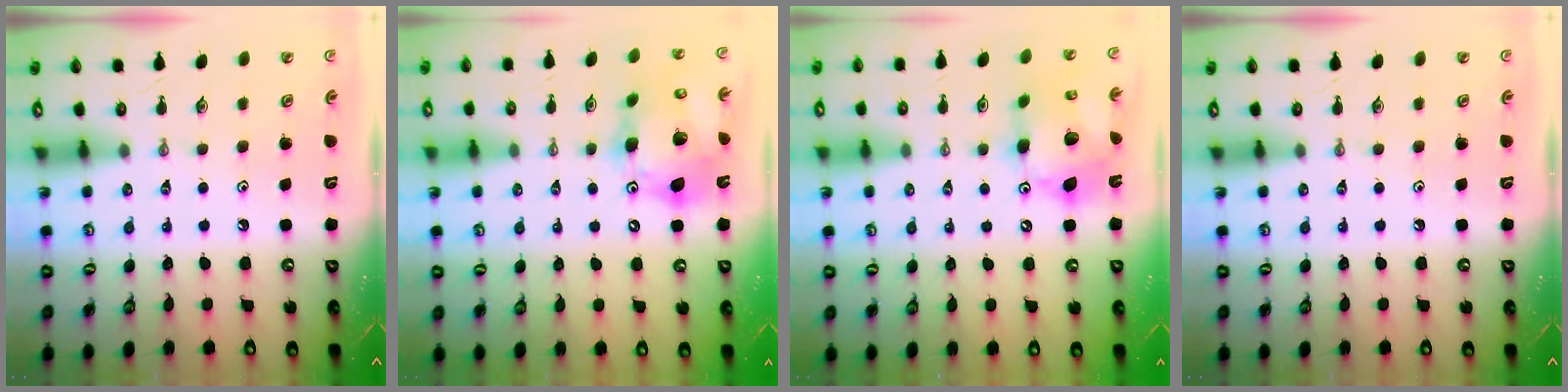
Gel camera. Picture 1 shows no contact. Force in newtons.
{"total": 17.9, "press": 17.5, "slide": 3.7}
{"total": 14.2, "press": 14.1, "slide": 1.3}
{"total": 0.0}